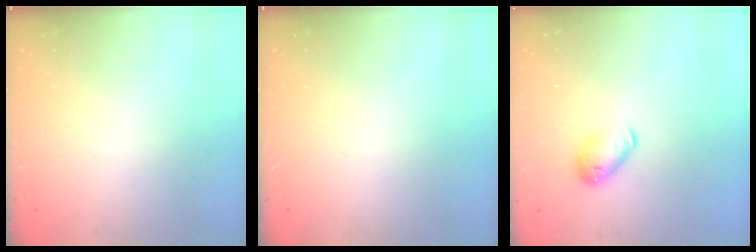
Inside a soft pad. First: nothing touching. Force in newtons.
{"total": 0.0}
{"total": 8.3, "press": 8.2, "slide": 1.2}